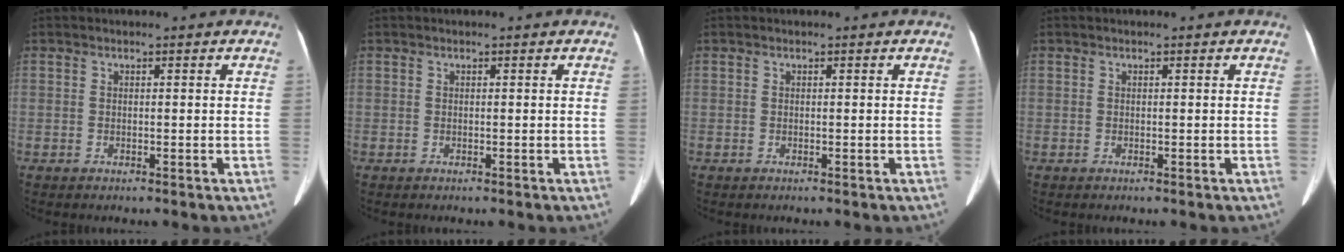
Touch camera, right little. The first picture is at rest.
{"total": 0.0}
{"total": 0.0}
{"total": 0.0}